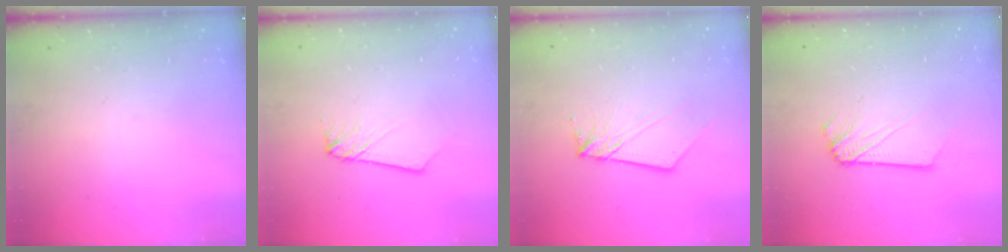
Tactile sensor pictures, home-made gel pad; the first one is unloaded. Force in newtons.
{"total": 2.7, "press": 2.7, "slide": 0.3}
{"total": 6.4, "press": 6.3, "slide": 0.8}
{"total": 2.6, "press": 2.6, "slide": 0.3}